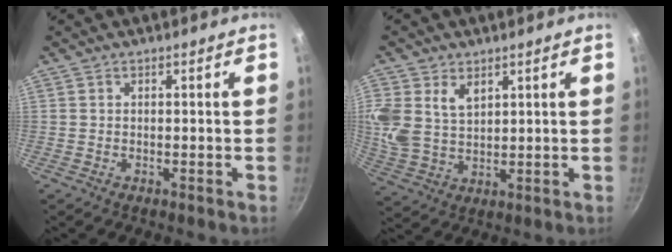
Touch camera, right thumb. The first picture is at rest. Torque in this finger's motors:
{"motor_torque": [0.12, 0.42, 0.37, 0.10, 0.10]}